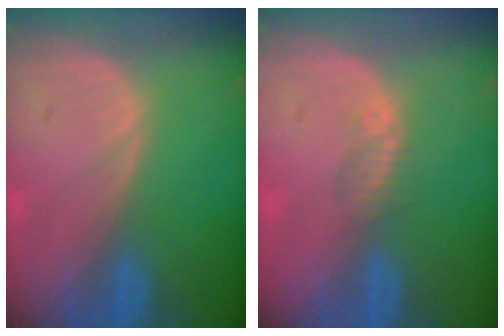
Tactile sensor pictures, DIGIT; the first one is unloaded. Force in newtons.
{"total": 1.5, "press": 1.3, "slide": 0.9}